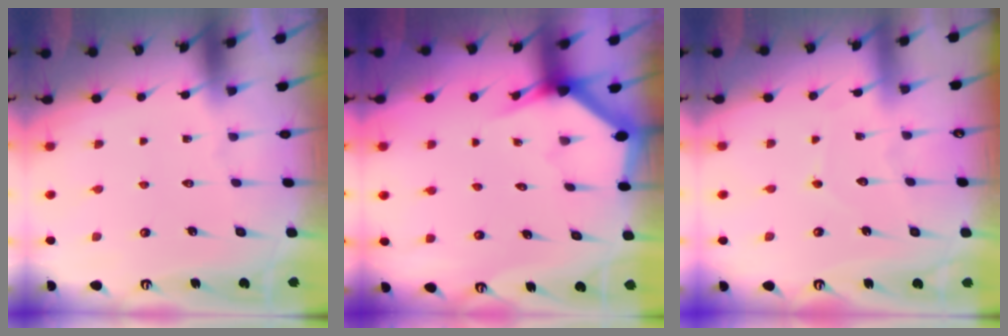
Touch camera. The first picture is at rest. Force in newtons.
{"total": 2.9, "press": 2.9, "slide": 0.1}
{"total": 4.6, "press": 4.5, "slide": 0.5}